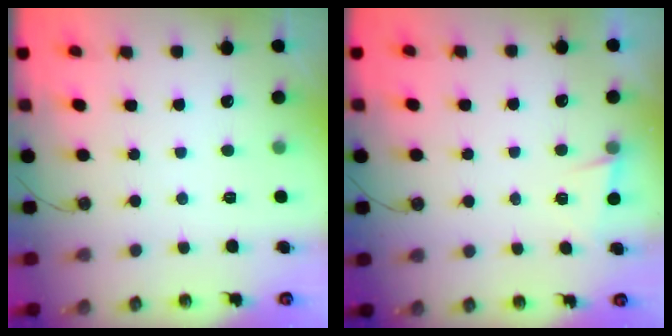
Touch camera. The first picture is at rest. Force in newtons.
{"total": 2.7, "press": 2.6, "slide": 1.0}